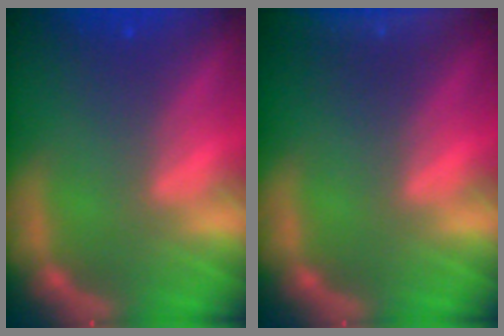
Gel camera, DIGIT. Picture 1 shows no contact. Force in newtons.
{"total": 8.5}